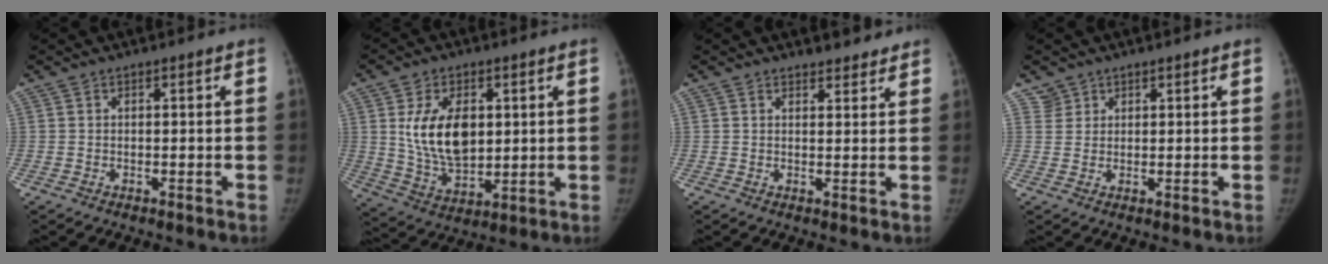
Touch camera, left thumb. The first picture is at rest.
{"total": 13.8, "force": [2.9, 8.6, 10.4], "torque": [-0.154, -0.020, 0.064]}
{"total": 4.2, "force": [3.6, 1.7, 1.3], "torque": [0.006, -0.019, 0.048]}
{"total": 2.6, "force": [1.9, 1.7, -0.5], "torque": [0.032, -0.009, 0.029]}